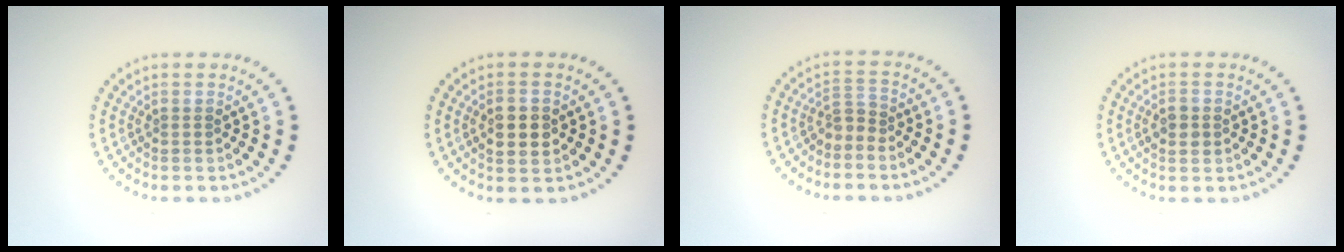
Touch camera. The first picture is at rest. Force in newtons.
{"total": 2.6, "press": 2.6, "slide": 0.2}
{"total": 1.7, "press": 1.2, "slide": 1.2}
{"total": 2.2, "press": 2.2, "slide": 0.2}